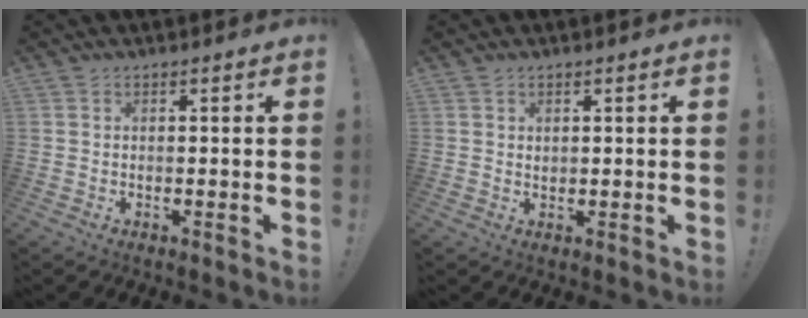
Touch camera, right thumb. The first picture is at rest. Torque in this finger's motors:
{"motor_torque": [-0.05, -0.09, 0.12, -0.10, 0.00]}